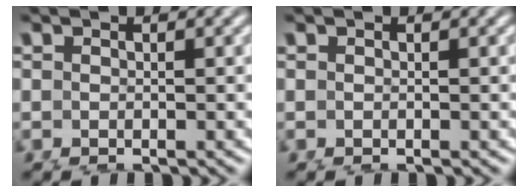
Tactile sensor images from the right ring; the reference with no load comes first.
{"total": 0.0}